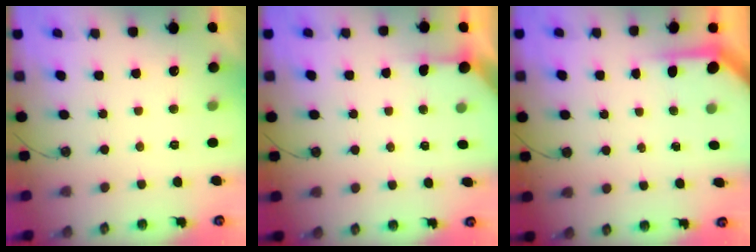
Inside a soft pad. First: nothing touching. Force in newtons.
{"total": 2.4, "press": 2.4, "slide": 0.3}
{"total": 3.2, "press": 3.2, "slide": 0.4}